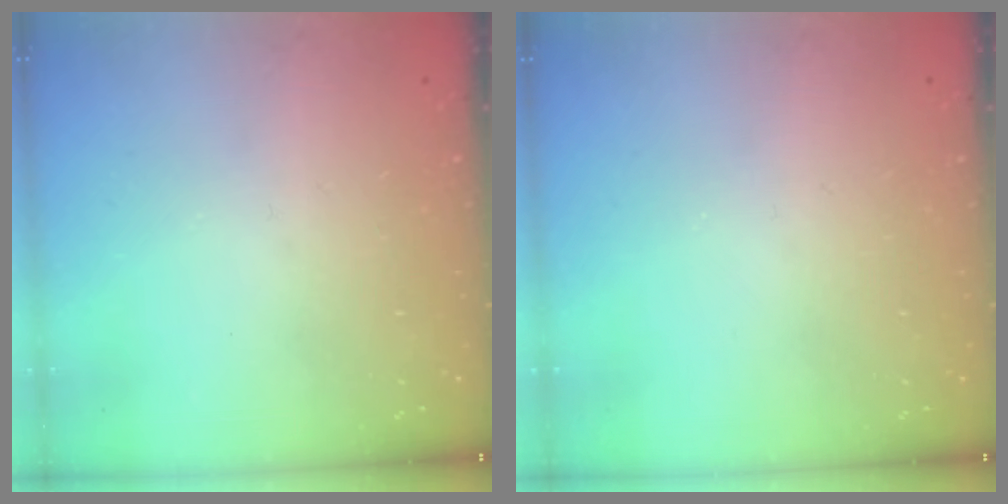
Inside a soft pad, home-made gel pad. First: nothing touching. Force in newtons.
{"total": 0.0}